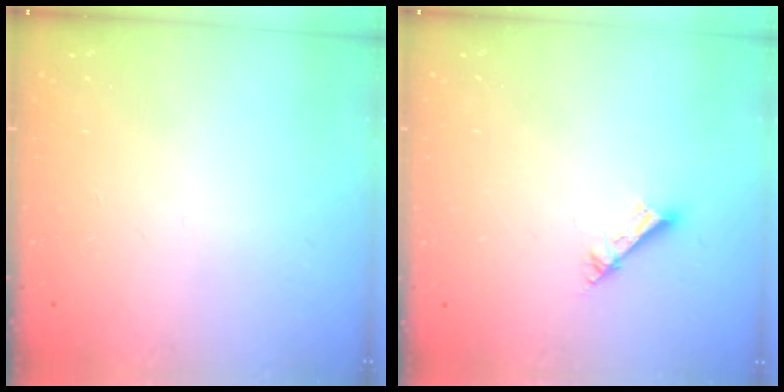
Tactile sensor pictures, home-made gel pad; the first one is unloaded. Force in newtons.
{"total": 3.2, "press": 3.2, "slide": 0.2}